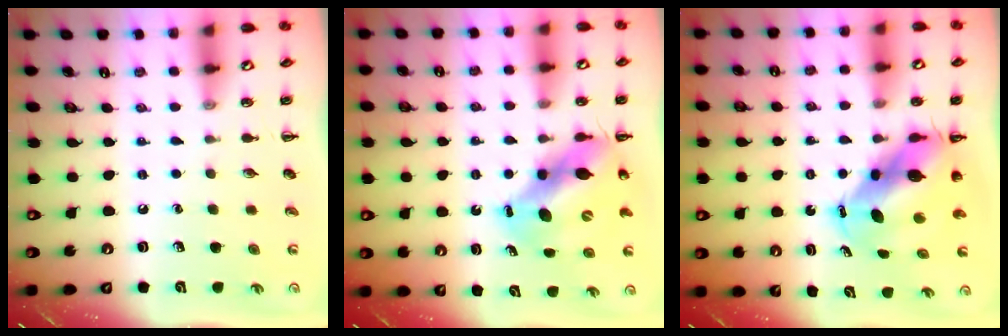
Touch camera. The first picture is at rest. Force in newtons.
{"total": 11.6, "press": 11.2, "slide": 3.1}
{"total": 9.4, "press": 9.0, "slide": 2.5}